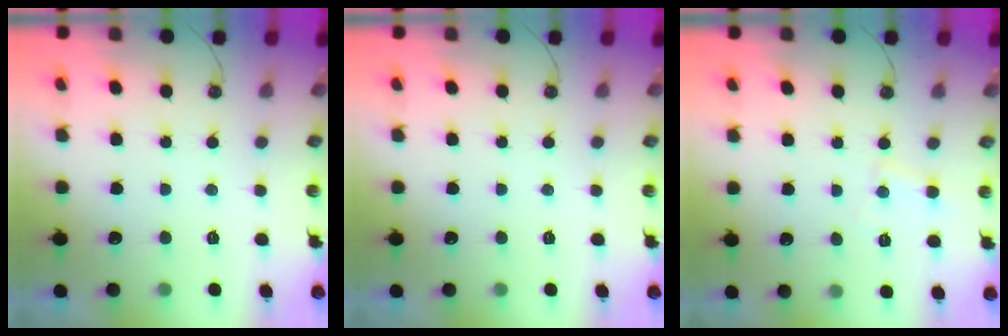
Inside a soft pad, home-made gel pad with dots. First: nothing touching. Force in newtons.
{"total": 0.0}
{"total": 5.5, "press": 5.4, "slide": 0.8}